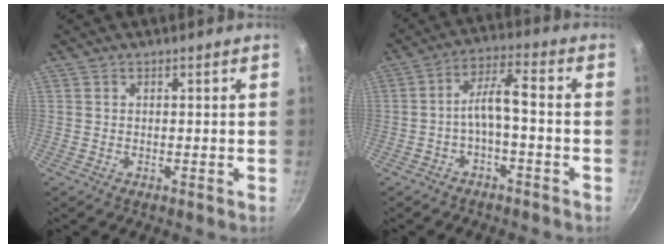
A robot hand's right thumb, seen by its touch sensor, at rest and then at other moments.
{"total": 6.4, "force": [-2.2, 2.0, 5.7], "torque": [-0.114, 0.041, -0.040]}